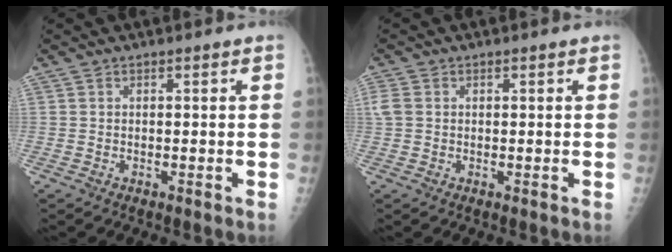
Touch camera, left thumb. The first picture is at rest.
{"total": 2.4, "force": [0.3, 2.0, 1.3], "torque": [-0.037, 0.007, 0.008]}